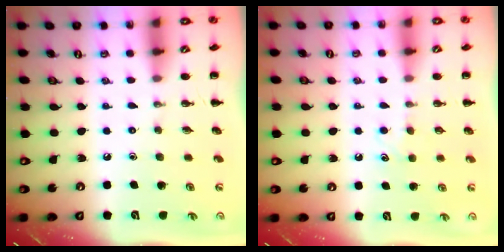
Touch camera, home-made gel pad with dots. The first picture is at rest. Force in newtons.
{"total": 4.4, "press": 4.2, "slide": 1.2}